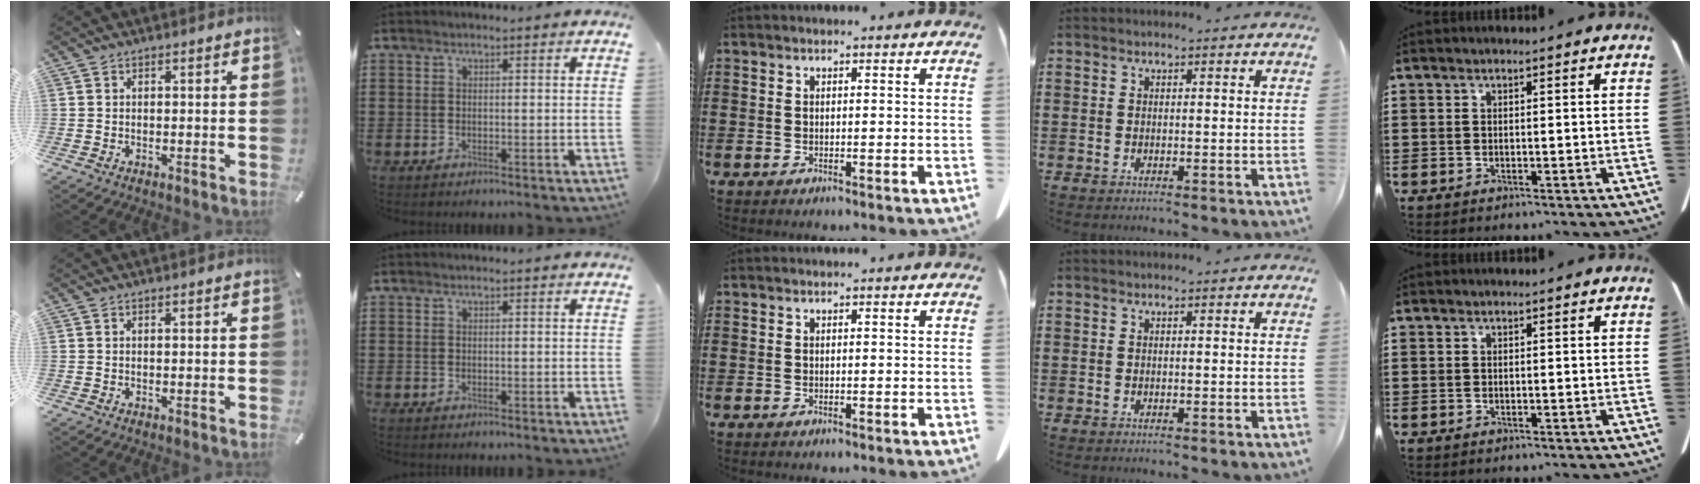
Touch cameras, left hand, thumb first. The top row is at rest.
{}